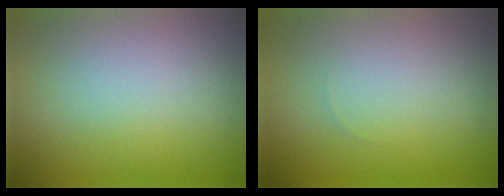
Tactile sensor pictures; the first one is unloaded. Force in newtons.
{"total": 0.0}